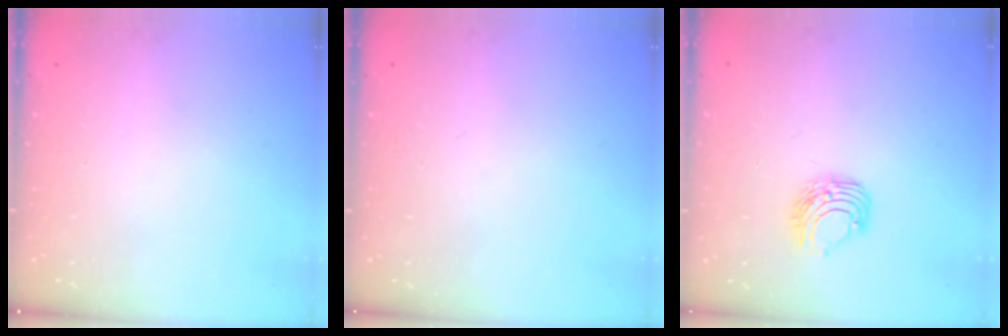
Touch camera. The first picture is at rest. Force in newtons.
{"total": 0.0}
{"total": 7.5, "press": 7.5, "slide": 0.7}